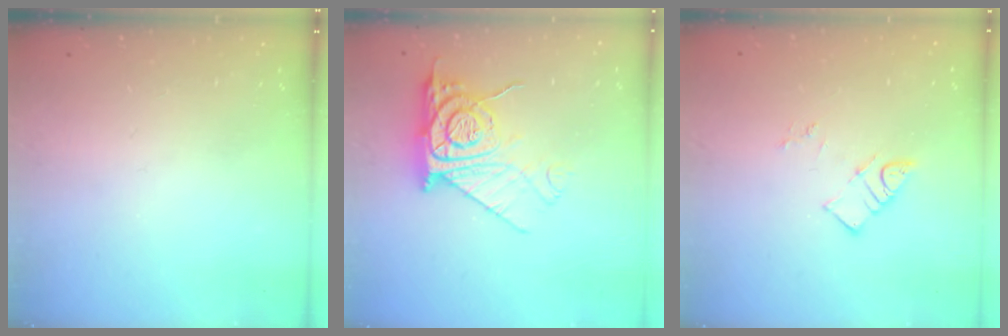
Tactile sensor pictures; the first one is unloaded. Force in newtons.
{"total": 12.3, "press": 12.3, "slide": 1.2}
{"total": 3.4, "press": 3.4, "slide": 0.2}